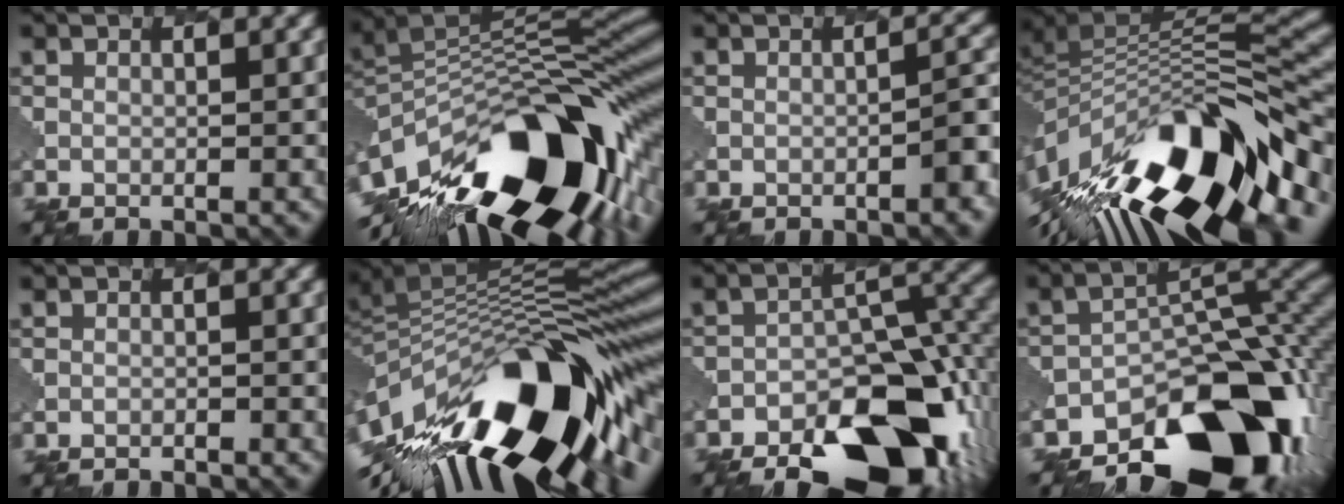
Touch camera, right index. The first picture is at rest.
{"total": 16.9, "force": [-7.4, 7.5, 13.2], "torque": [-0.229, -0.003, -0.130]}
{"total": 2.6, "force": [-1.6, 0.5, 2.0], "torque": [-0.021, 0.011, -0.026]}
{"total": 15.2, "force": [-5.7, 6.7, 12.4], "torque": [-0.219, 0.012, -0.099]}
{"total": 0.9, "force": [-0.9, 0.0, -0.1], "torque": [0.009, 0.004, -0.015]}
{"total": 16.6, "force": [-5.2, 7.0, 14.2], "torque": [-0.230, 0.004, -0.099]}
{"total": 13.8, "force": [-8.5, 6.3, 9.0], "torque": [-0.137, -0.013, -0.131]}
{"total": 15.4, "force": [-10.1, 7.5, 8.9], "torque": [-0.128, -0.012, -0.154]}